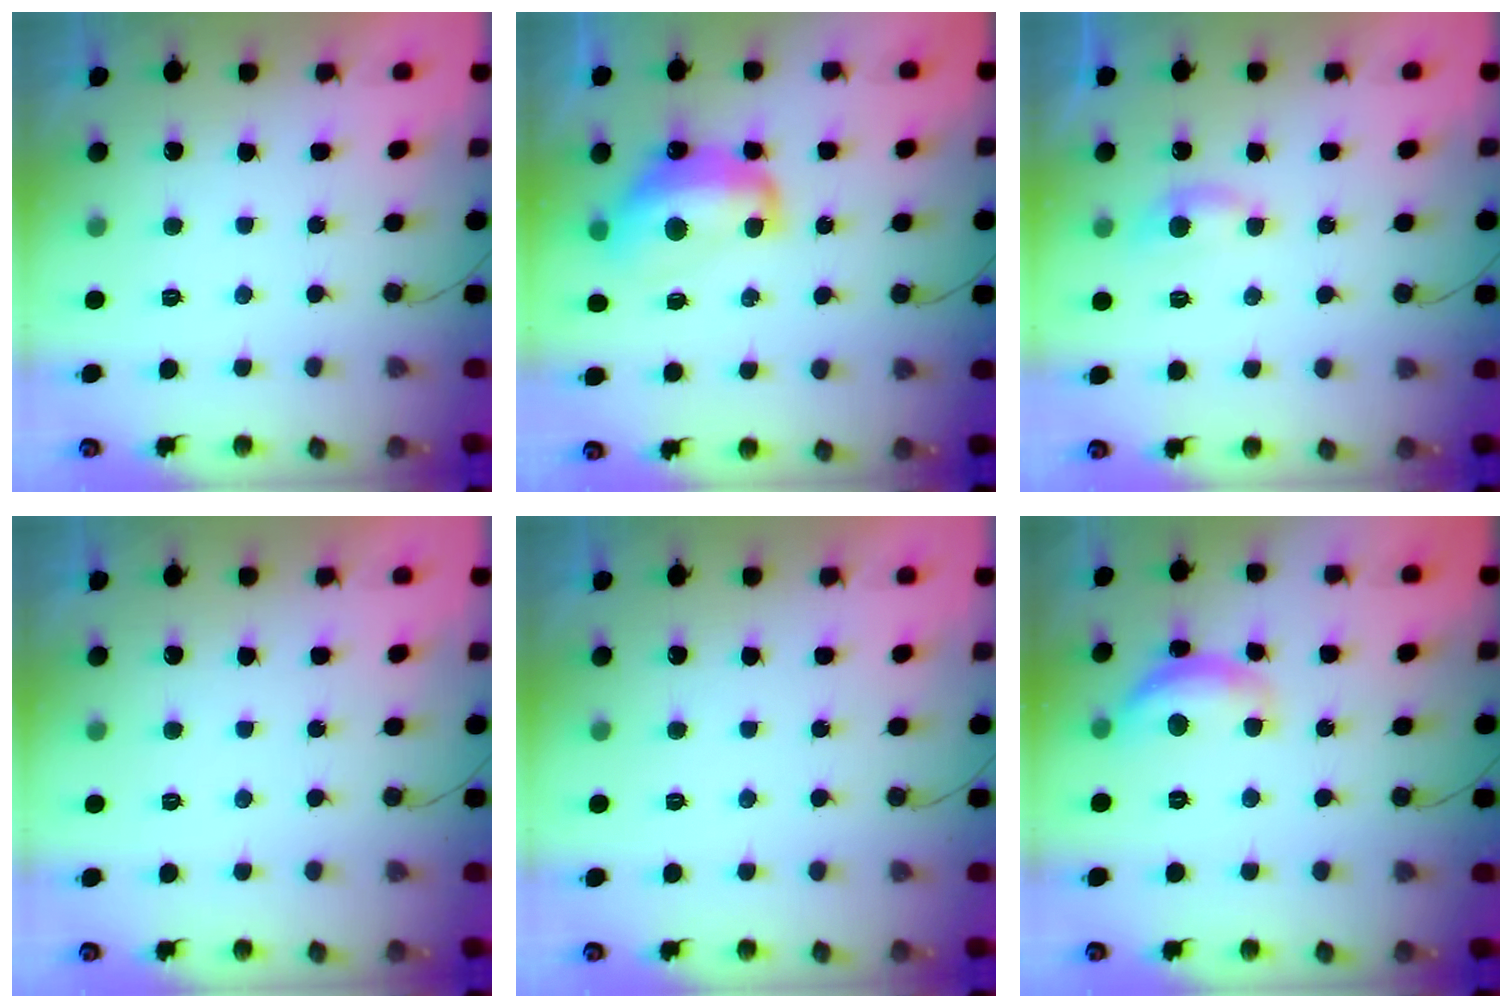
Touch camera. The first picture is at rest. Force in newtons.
{"total": 13.1, "press": 13.1, "slide": 1.3}
{"total": 5.0, "press": 4.9, "slide": 0.4}
{"total": 0.0}
{"total": 0.0}
{"total": 12.1, "press": 12.1, "slide": 0.6}